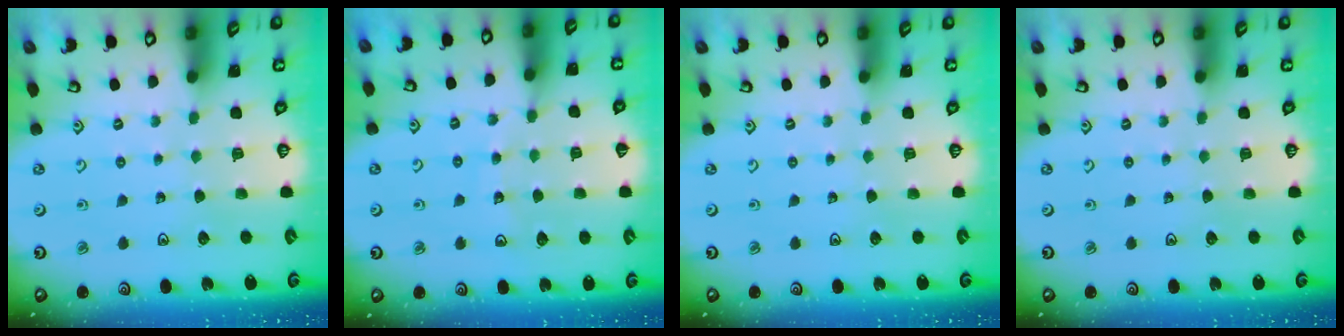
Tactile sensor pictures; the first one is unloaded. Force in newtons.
{"total": 9.9, "press": 9.6, "slide": 2.2}
{"total": 0.0}
{"total": 0.0}